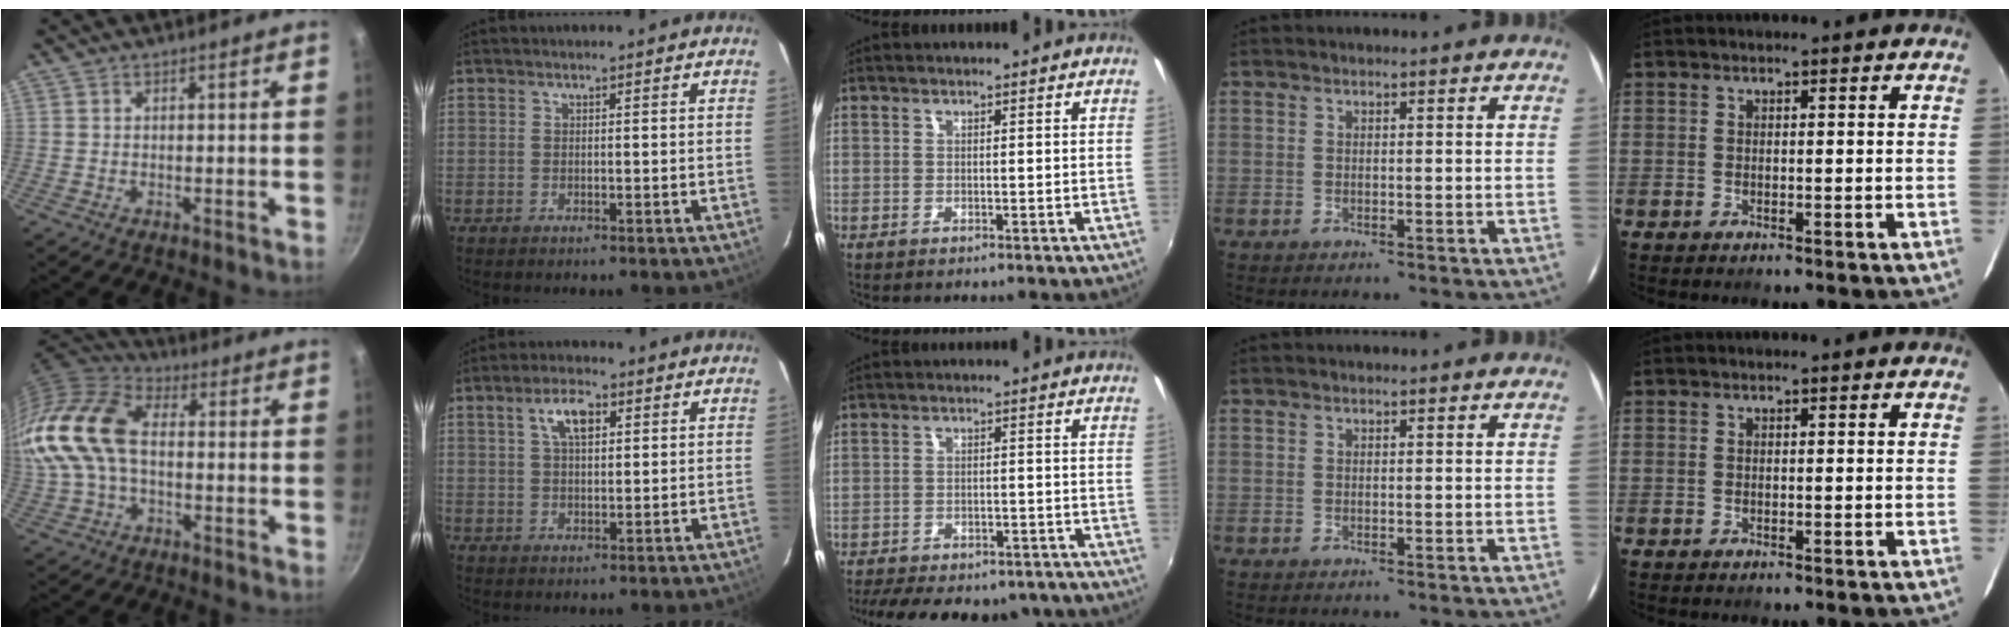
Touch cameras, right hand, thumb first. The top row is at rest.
{"thumb": {"total": 20.4, "force": [0.4, 13.2, 15.6], "torque": [-0.335, 0.034, -0.004]}, "index": {"total": 5.6, "force": [2.1, 2.6, 4.5], "torque": [-0.082, 0.013, 0.039]}, "middle": {"total": 18.2, "force": [-15.1, 6.7, 7.6], "torque": [-0.166, -0.008, -0.187]}}